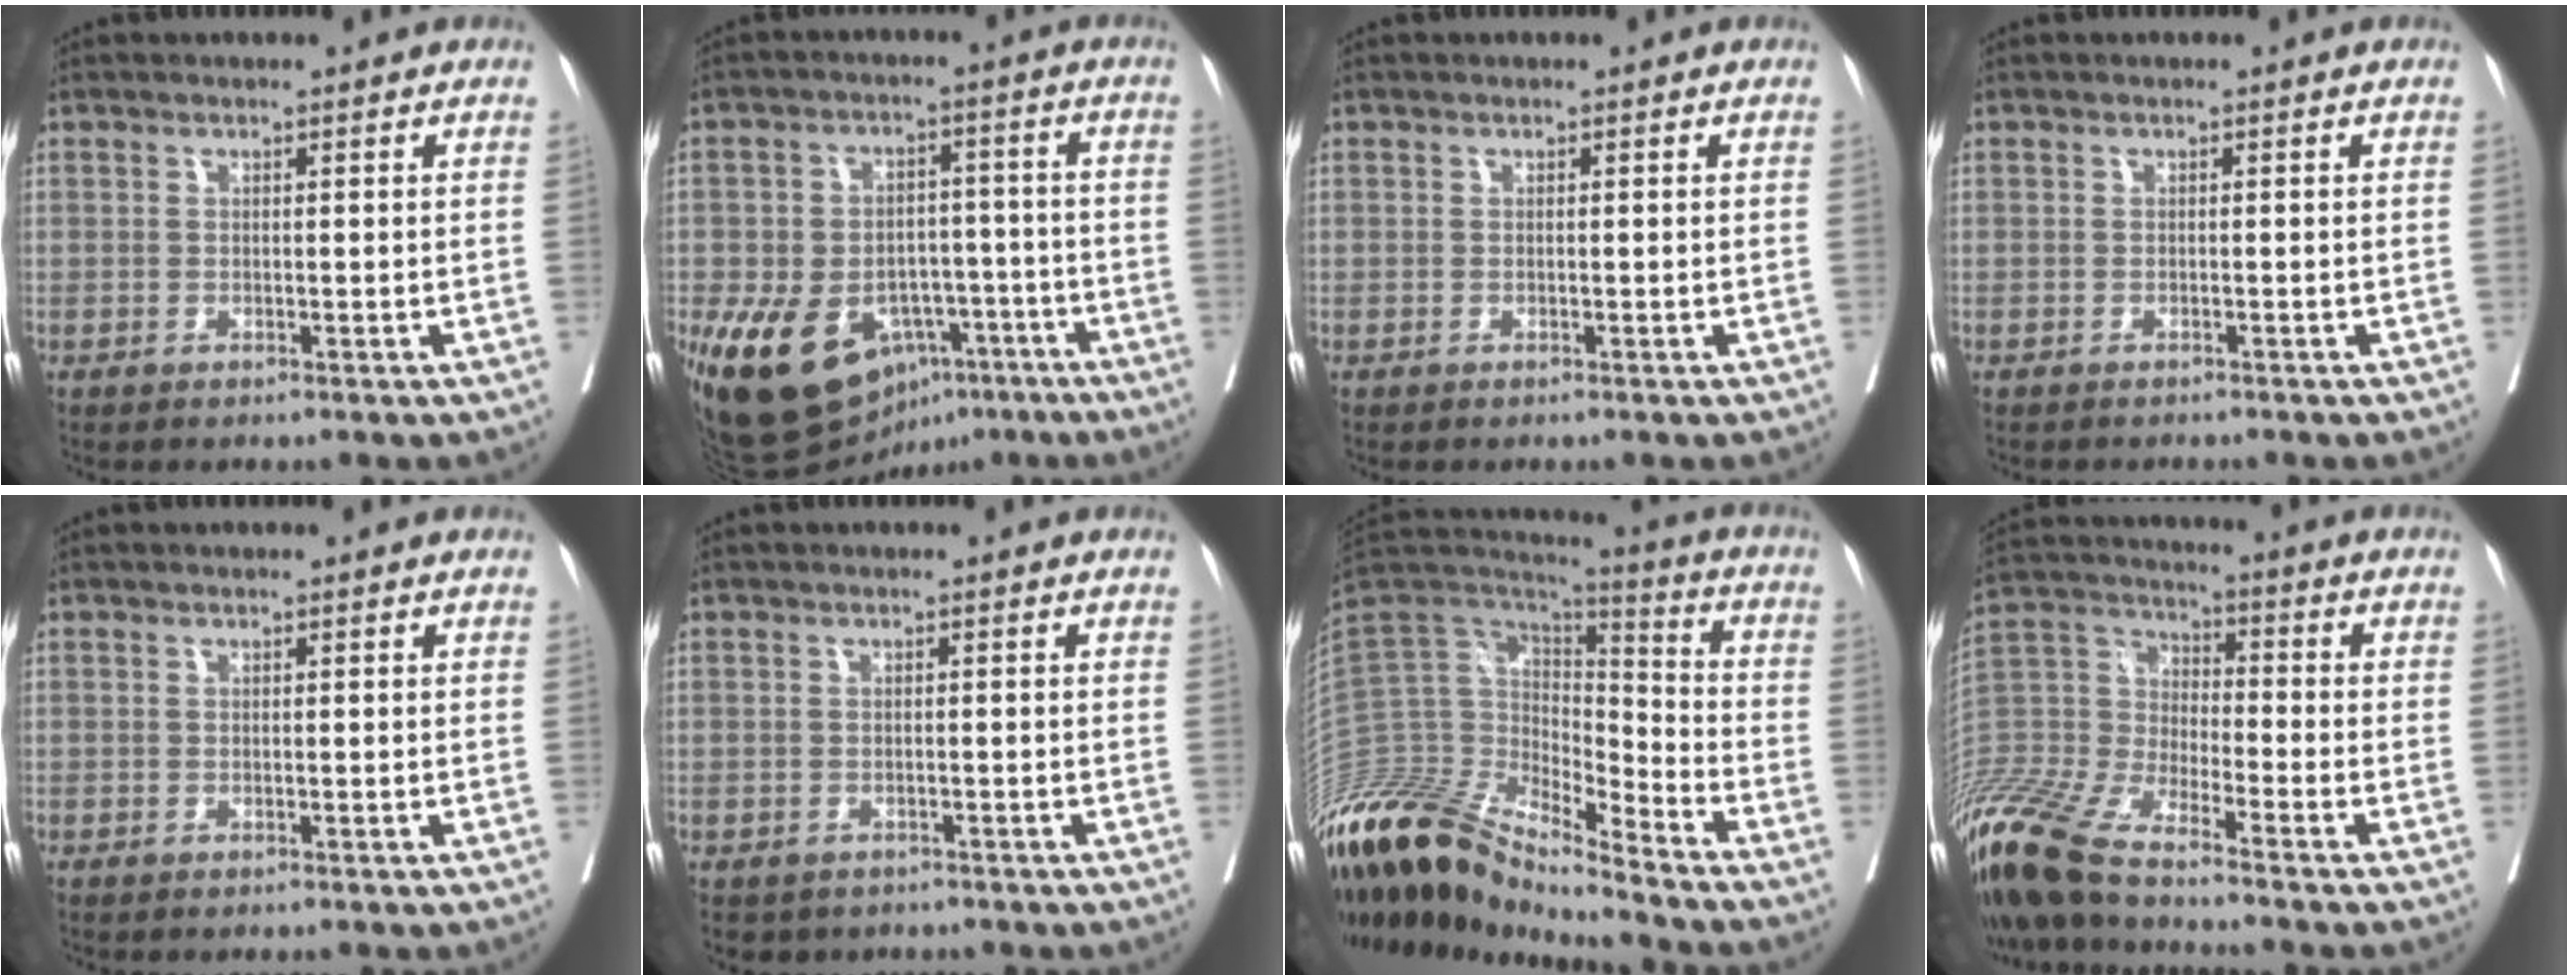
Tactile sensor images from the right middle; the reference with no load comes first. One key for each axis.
{"total": 18.4, "fx": -8.8, "fy": 11.7, "fz": 11.1, "tx": -0.213, "ty": 0.013, "tz": -0.123}
{"total": 0.0}
{"total": 2.3, "fx": -2.1, "fy": 0.4, "fz": 0.7, "tx": -0.009, "ty": -0.003, "tz": -0.026}
{"total": 0.0}
{"total": 3.5, "fx": -2.7, "fy": 2.2, "fz": 0.6, "tx": -0.004, "ty": 0.002, "tz": -0.034}
{"total": 21.6, "fx": -18.1, "fy": 5.1, "fz": 10.6, "tx": -0.220, "ty": 0.026, "tz": -0.337}
{"total": 16.6, "fx": -13.6, "fy": 2.7, "fz": 9.1, "tx": -0.207, "ty": -0.021, "tz": -0.273}